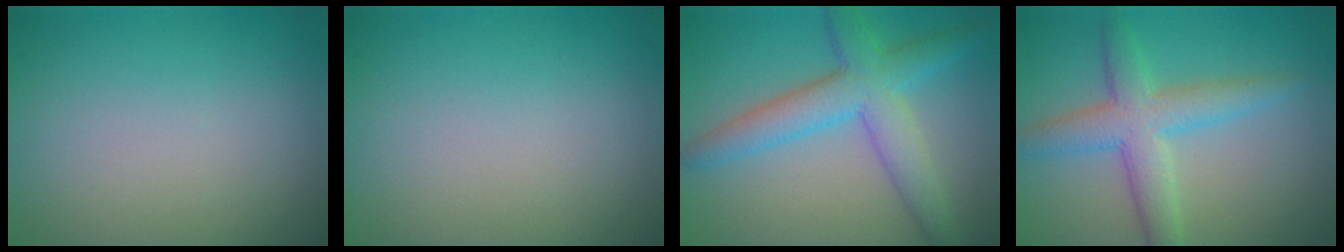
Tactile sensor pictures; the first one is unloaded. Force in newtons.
{"total": 0.0}
{"total": 5.4, "press": 5.4, "slide": 0.1}
{"total": 4.7, "press": 4.7, "slide": 0.1}